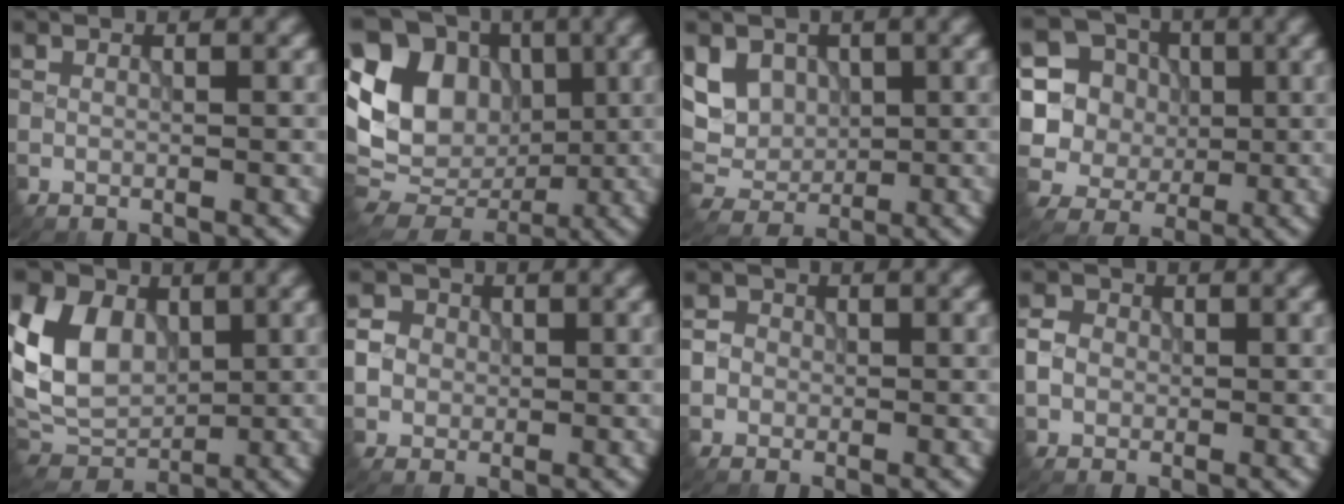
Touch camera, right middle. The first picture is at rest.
{"total": 11.9, "force": [1.0, 9.7, 6.8], "torque": [-0.132, 0.008, 0.015]}
{"total": 5.0, "force": [1.6, 4.0, 2.5], "torque": [-0.048, -0.002, 0.025]}
{"total": 8.7, "force": [1.0, 8.2, 2.6], "torque": [-0.086, 0.017, 0.001]}
{"total": 8.1, "force": [1.1, 6.2, 5.1], "torque": [-0.116, 0.000, 0.009]}
{"total": 3.7, "force": [0.4, 3.5, 1.2], "torque": [-0.009, 0.014, 0.006]}
{"total": 2.6, "force": [0.2, 2.5, 0.7], "torque": [0.004, 0.007, -0.008]}
{"total": 2.1, "force": [-0.2, 1.9, 0.8], "torque": [-0.013, 0.002, -0.006]}